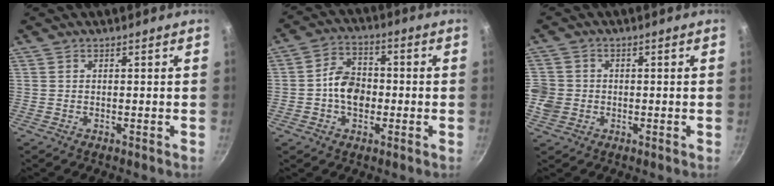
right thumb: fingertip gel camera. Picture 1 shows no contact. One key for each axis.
{"total": 8.4, "fx": -1.2, "fy": 6.1, "fz": 5.7, "tx": -0.076, "ty": 0.021, "tz": -0.031}
{"total": 5.7, "fx": -0.9, "fy": 5.2, "fz": 2.3, "tx": -0.040, "ty": 0.009, "tz": -0.017}